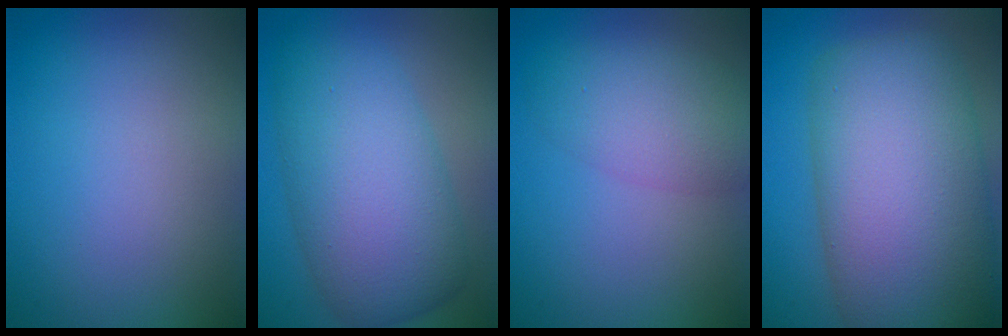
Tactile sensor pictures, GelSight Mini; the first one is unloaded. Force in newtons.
{"total": 10.0, "press": 10.0, "slide": 0.2}
{"total": 4.4, "press": 4.3, "slide": 0.2}
{"total": 15.4, "press": 15.3, "slide": 0.5}